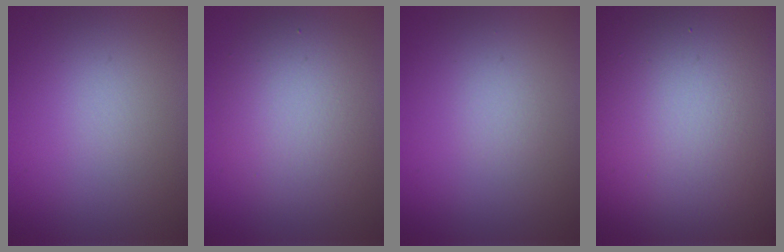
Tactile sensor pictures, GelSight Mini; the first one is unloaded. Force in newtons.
{"total": 5.1, "press": 5.0, "slide": 0.4}
{"total": 0.5, "press": 0.5, "slide": 0.0}
{"total": 21.9, "press": 21.9, "slide": 1.3}